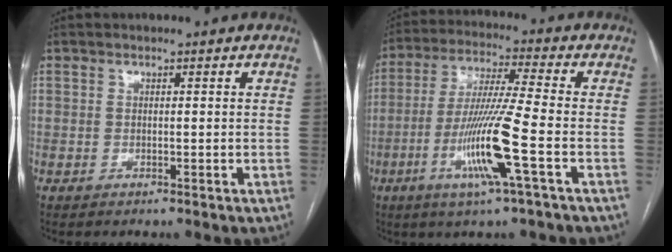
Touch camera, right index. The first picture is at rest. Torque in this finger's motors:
{"motor_torque": [2.00, -0.14, 1.04, 0.21]}